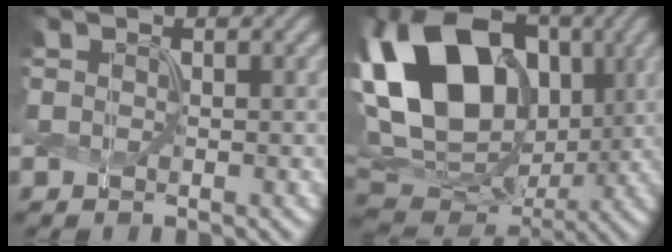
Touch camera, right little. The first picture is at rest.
{"total": 17.0, "force": [2.7, 12.2, 11.6], "torque": [-0.240, 0.025, 0.049]}